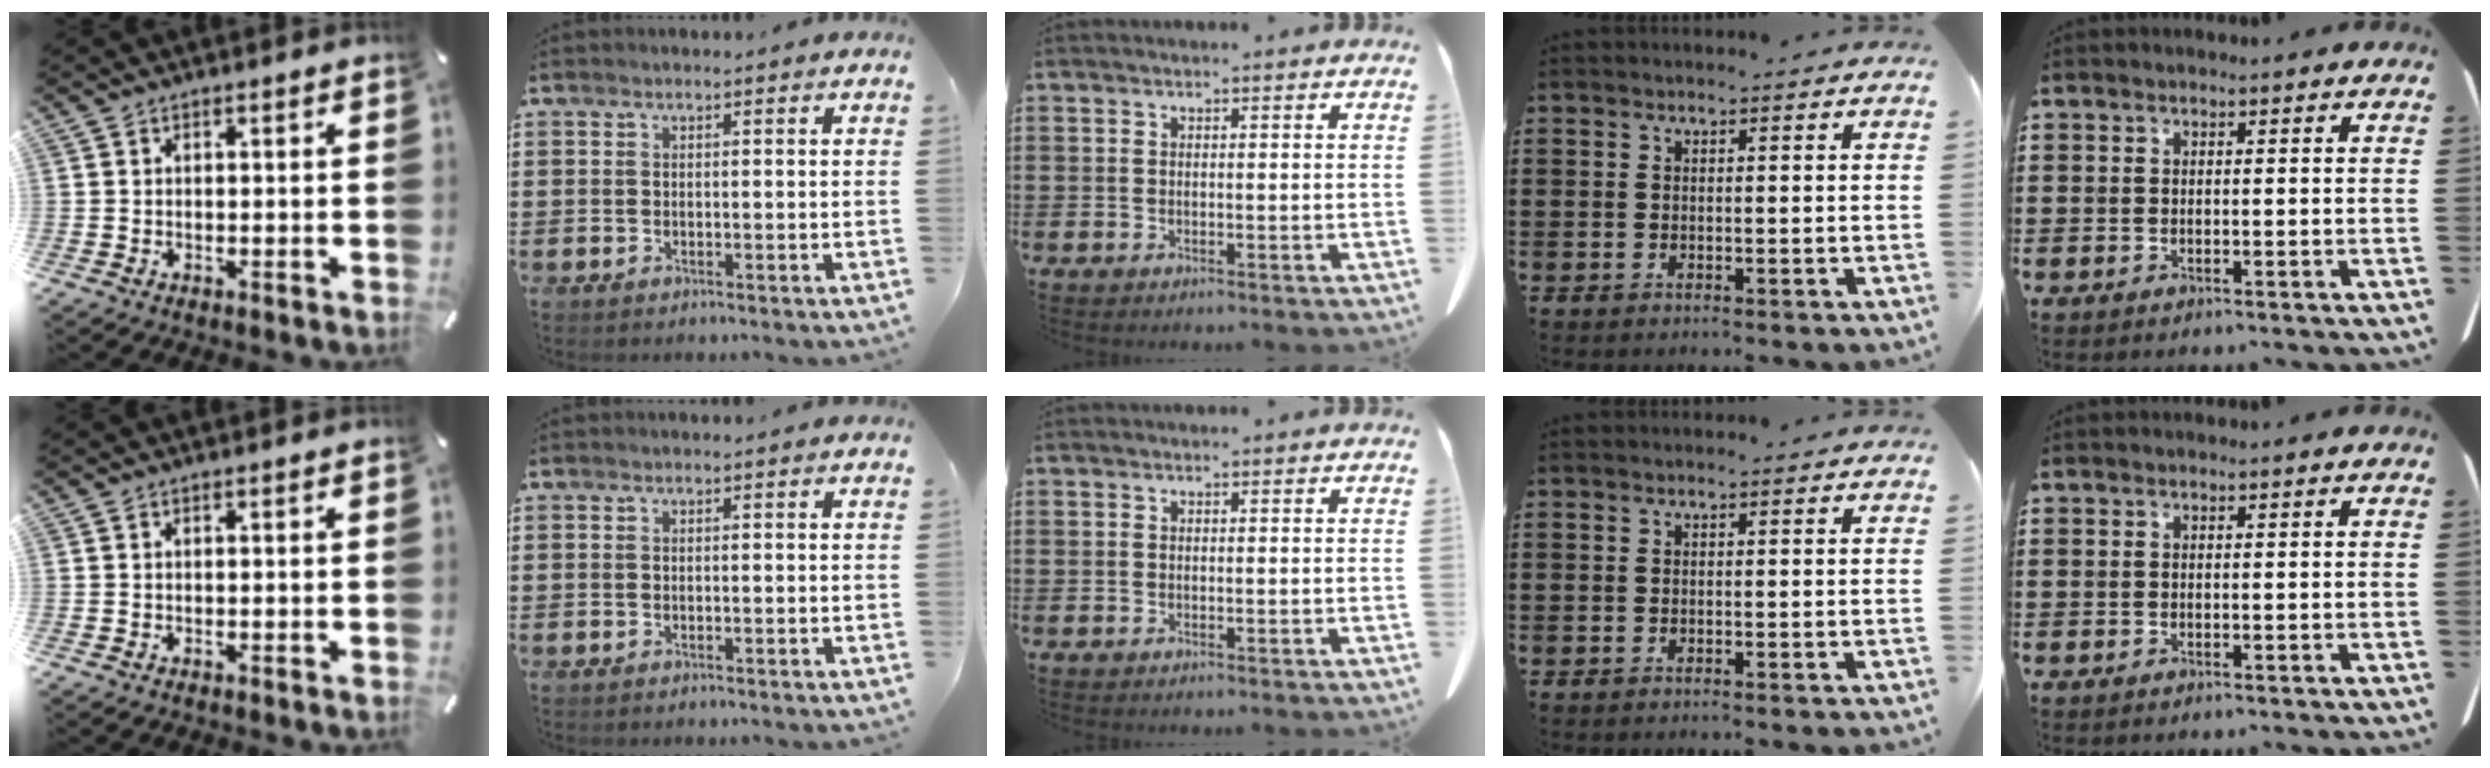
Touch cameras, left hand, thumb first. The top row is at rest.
{}